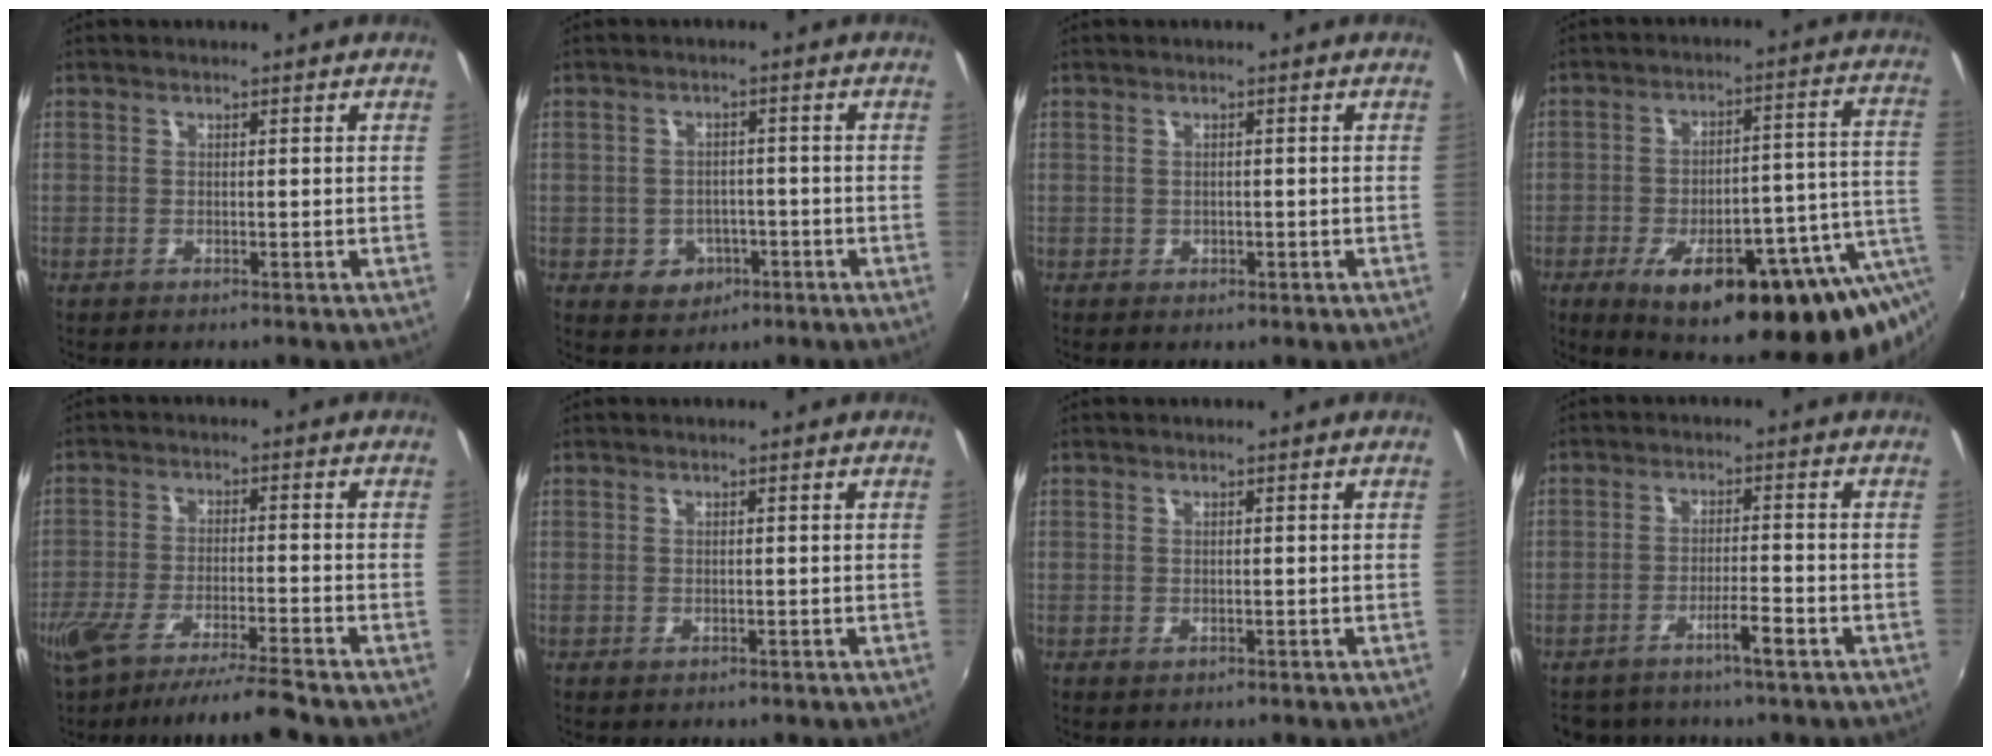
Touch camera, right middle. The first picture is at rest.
{"total": 5.6, "force": [-2.1, 4.9, 1.7], "torque": [-0.048, 0.008, -0.015]}
{"total": 1.1, "force": [-0.3, 1.0, 0.3], "torque": [-0.002, 0.000, -0.001]}
{"total": 24.9, "force": [-10.5, 7.7, 21.2], "torque": [-0.295, -0.021, -0.129]}
{"total": 10.9, "force": [-9.0, 0.2, 6.2], "torque": [-0.129, -0.027, -0.152]}
{"total": 0.0}
{"total": 0.0}
{"total": 4.1, "force": [-3.0, 0.9, 2.7], "torque": [-0.049, 0.005, -0.045]}